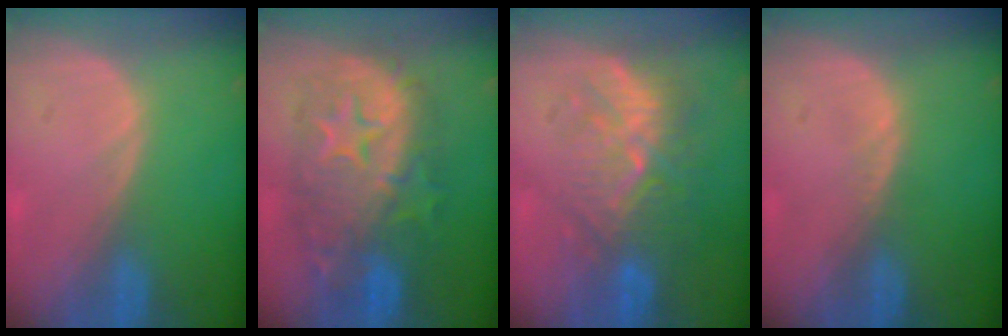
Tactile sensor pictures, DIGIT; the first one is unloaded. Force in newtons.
{"total": 11.5, "press": 11.5, "slide": 0.9}
{"total": 9.1, "press": 8.8, "slide": 2.4}
{"total": 0.7, "press": 0.6, "slide": 0.3}